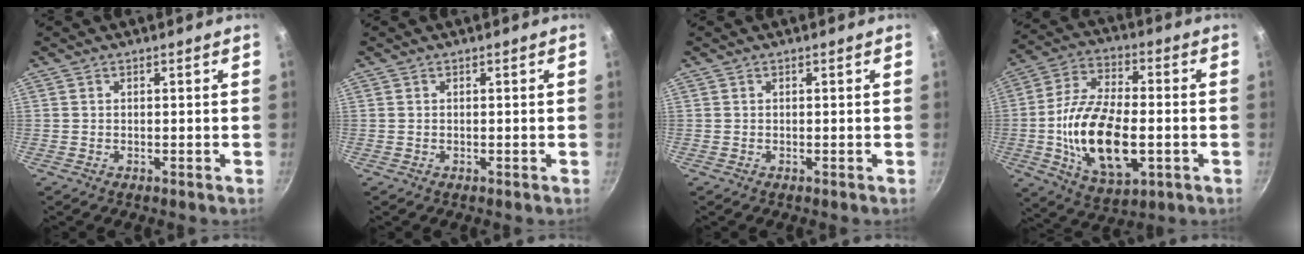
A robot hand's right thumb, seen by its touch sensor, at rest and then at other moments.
{"total": 0.0}
{"total": 0.0}
{"total": 19.4, "force": [-3.3, 9.9, 16.3], "torque": [-0.293, 0.017, -0.057]}